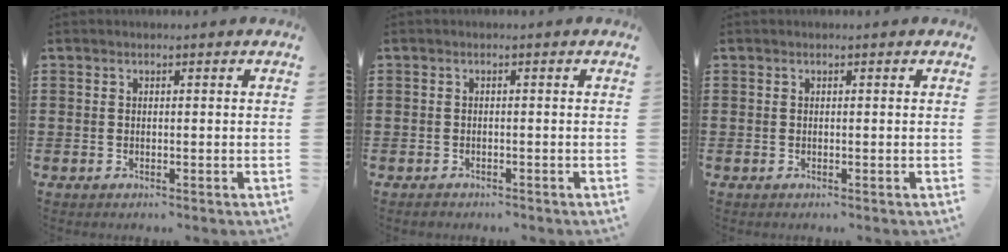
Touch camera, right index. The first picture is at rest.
{"total": 0.8, "force": [-0.8, 0.2, 0.0], "torque": [-0.003, 0.000, -0.018]}
{"total": 0.0}